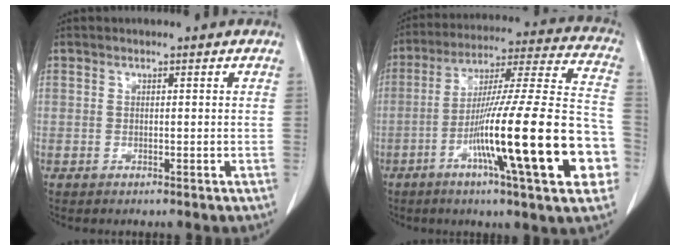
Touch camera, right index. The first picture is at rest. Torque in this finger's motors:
{"motor_torque": [1.80, -0.34, 0.68, 0.21]}